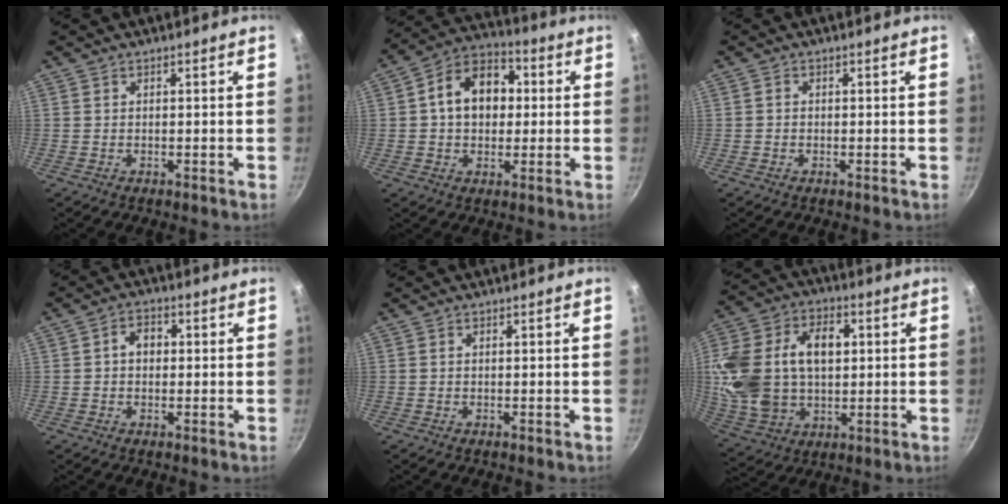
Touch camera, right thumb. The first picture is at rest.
{"total": 12.7, "force": [1.4, 9.4, 8.4], "torque": [-0.096, 0.024, 0.004]}
{"total": 0.7, "force": [-0.2, 0.6, 0.3], "torque": [-0.005, 0.003, -0.005]}
{"total": 3.8, "force": [0.2, 3.0, 2.4], "torque": [-0.020, 0.009, -0.003]}
{"total": 0.0}
{"total": 21.7, "force": [2.3, 15.0, 15.6], "torque": [-0.297, 0.022, 0.049]}